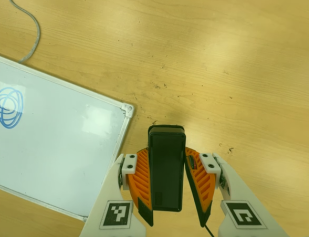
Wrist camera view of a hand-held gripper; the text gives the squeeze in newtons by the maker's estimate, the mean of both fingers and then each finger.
{"total": 7.0, "left": 5.0, "right": 8.9}